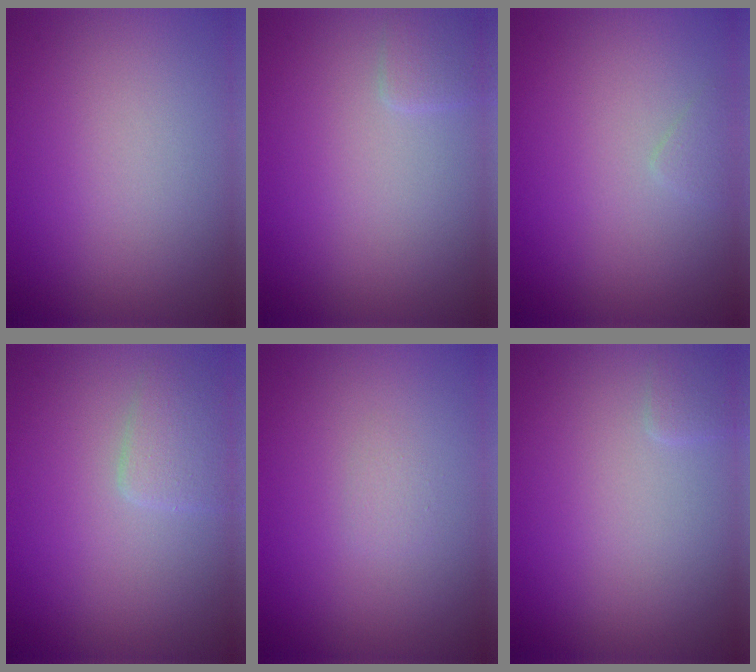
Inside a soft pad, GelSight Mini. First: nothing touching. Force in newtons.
{"total": 1.1, "press": 1.1, "slide": 0.1}
{"total": 0.7, "press": 0.7, "slide": 0.0}
{"total": 2.1, "press": 2.1, "slide": 0.1}
{"total": 0.5, "press": 0.5, "slide": 0.1}
{"total": 0.8, "press": 0.8, "slide": 0.1}